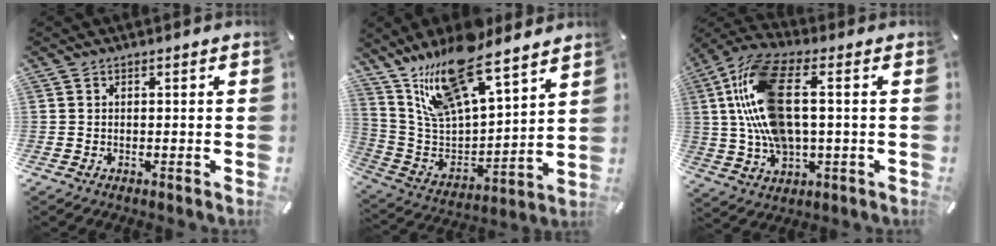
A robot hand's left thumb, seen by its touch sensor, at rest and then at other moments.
{"total": 18.5, "force": [14.7, 6.1, 9.4], "torque": [-0.185, -0.097, 0.260]}
{"total": 16.9, "force": [2.2, 8.5, 14.4], "torque": [-0.317, -0.002, 0.037]}